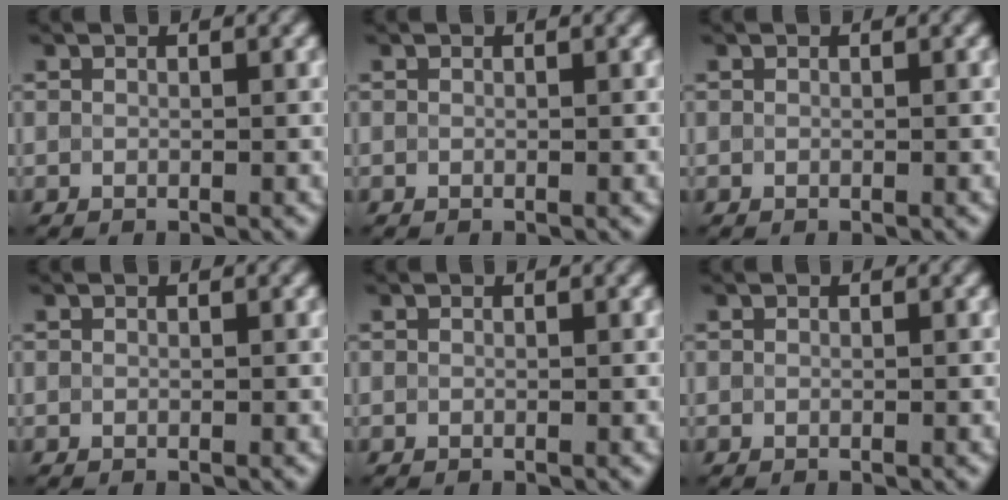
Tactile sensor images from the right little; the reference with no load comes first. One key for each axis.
{"total": 0.0}
{"total": 0.0}
{"total": 0.0}
{"total": 0.0}
{"total": 0.0}